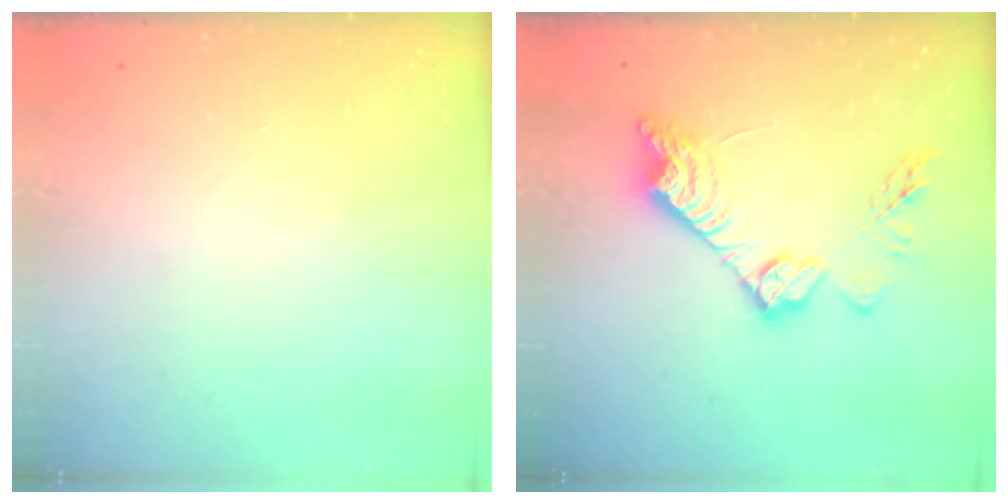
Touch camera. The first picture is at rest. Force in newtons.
{"total": 16.1, "press": 16.0, "slide": 0.9}